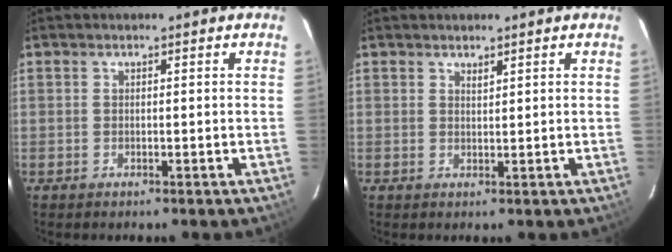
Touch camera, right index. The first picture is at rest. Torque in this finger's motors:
{"motor_torque": [-0.27, 0.00, -0.05, 0.00]}